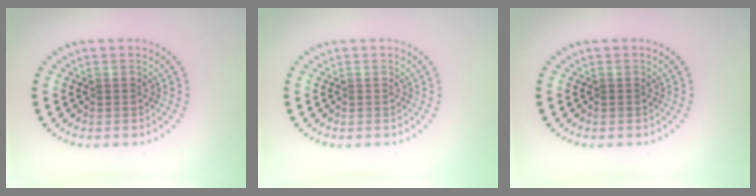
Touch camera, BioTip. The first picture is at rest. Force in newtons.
{"total": 0.0}
{"total": 0.0}